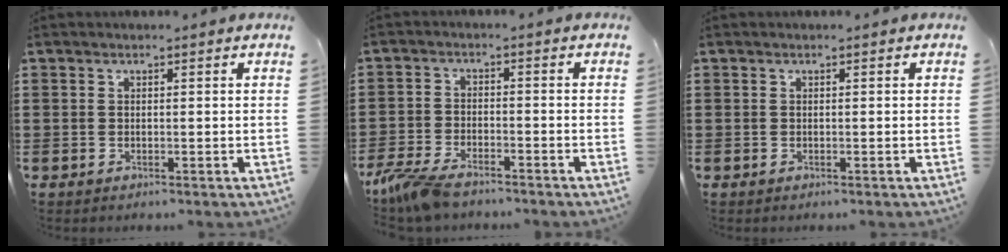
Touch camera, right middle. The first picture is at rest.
{"total": 5.3, "force": [-4.5, 1.3, 2.6], "torque": [-0.078, -0.009, -0.092]}
{"total": 0.0}